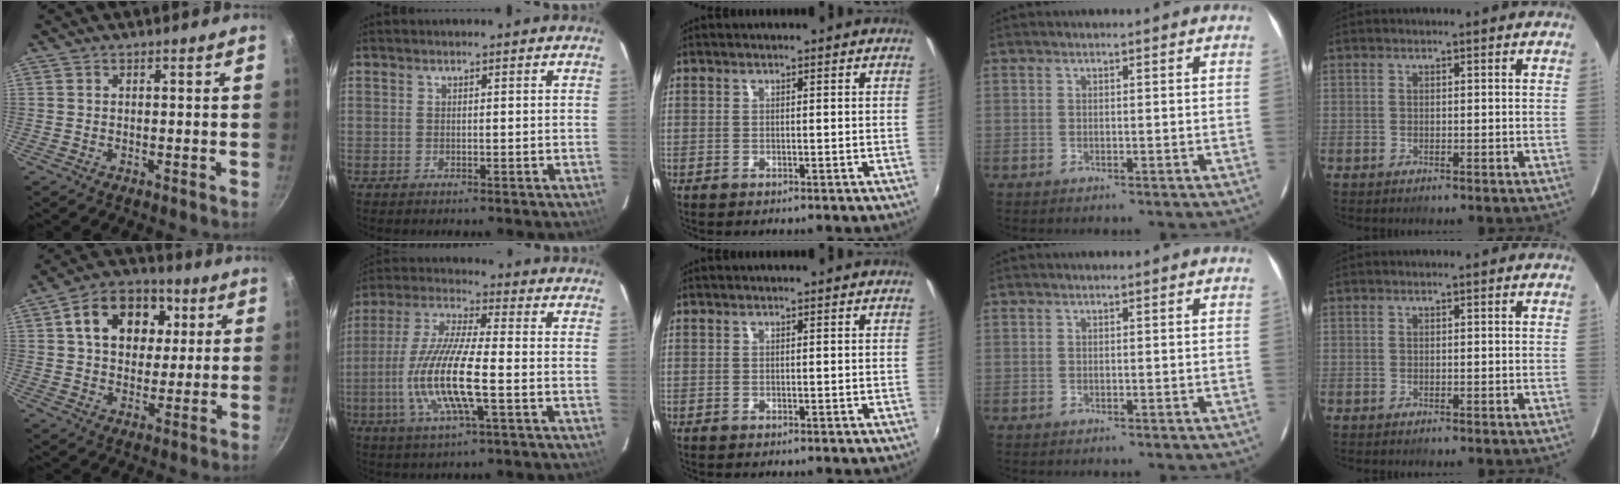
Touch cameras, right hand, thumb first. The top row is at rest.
{"thumb": {"total": 15.4, "force": [4.4, 11.4, 9.4], "torque": [-0.121, 0.010, 0.060]}, "index": {"total": 15.0, "force": [-3.5, 2.7, 14.3], "torque": [-0.294, -0.010, -0.067]}}